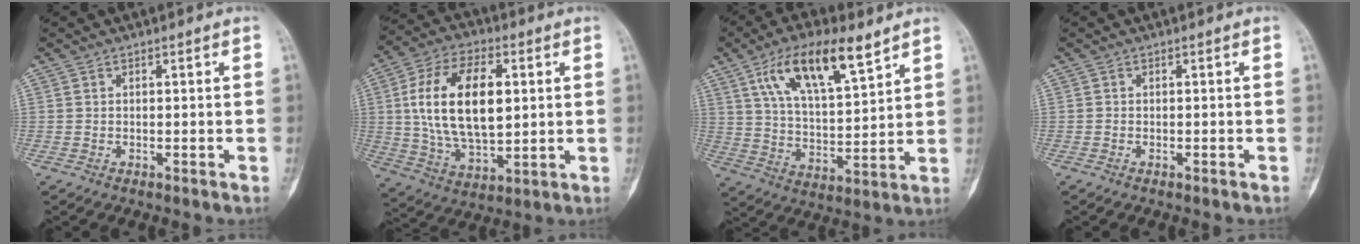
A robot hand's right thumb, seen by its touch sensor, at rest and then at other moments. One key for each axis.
{"total": 19.2, "fx": 2.9, "fy": 10.4, "fz": 15.9, "tx": -0.274, "ty": -0.001, "tz": 0.055}
{"total": 16.1, "fx": 9.0, "fy": 5.8, "fz": 12.1, "tx": -0.186, "ty": -0.029, "tz": 0.165}
{"total": 0.0}